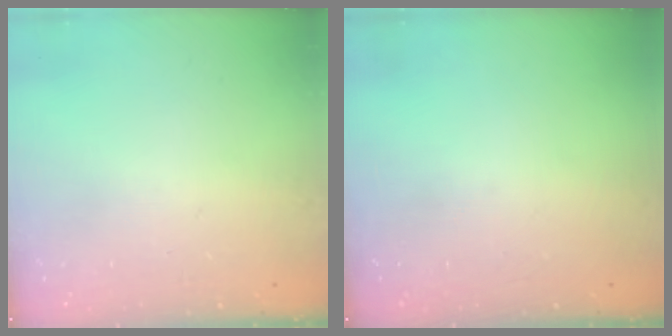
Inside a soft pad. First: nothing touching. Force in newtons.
{"total": 0.0}